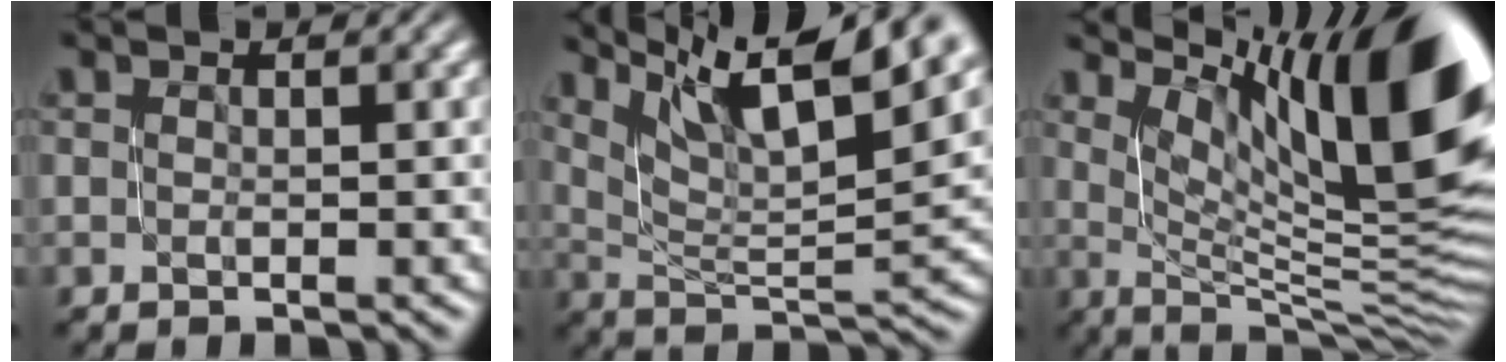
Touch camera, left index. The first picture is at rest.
{"total": 13.0, "force": [9.1, 3.2, 8.7], "torque": [-0.142, 0.011, 0.150]}
{"total": 13.4, "force": [5.9, 3.7, 11.4], "torque": [-0.143, 0.005, 0.102]}